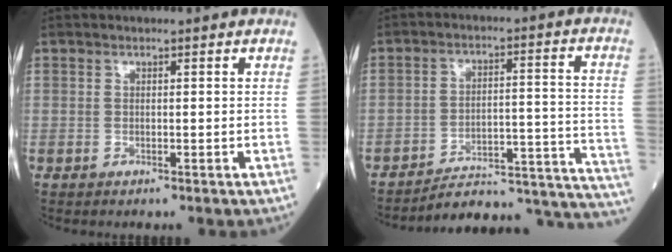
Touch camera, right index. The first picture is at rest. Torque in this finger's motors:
{"motor_torque": [-1.23, -0.90, -0.99, -0.18]}